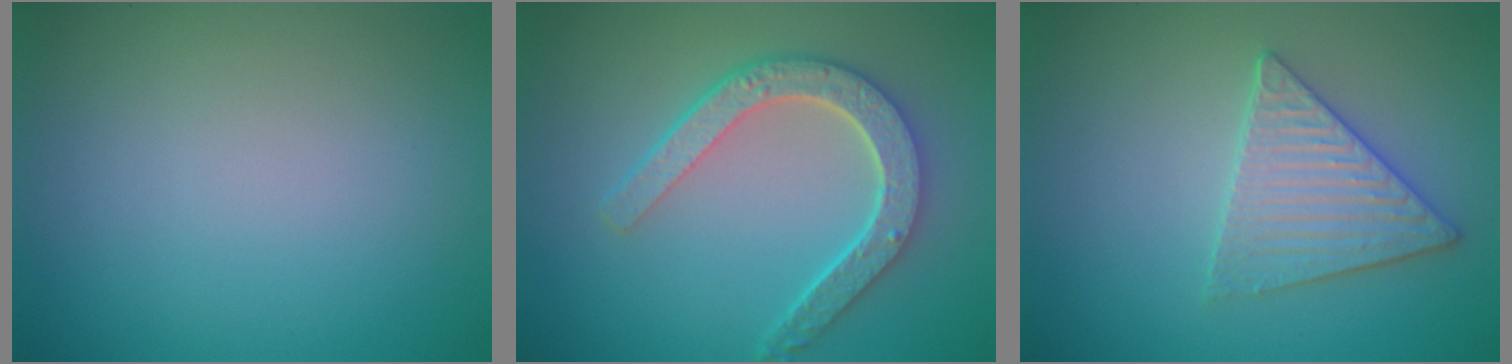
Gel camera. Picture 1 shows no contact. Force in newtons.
{"total": 4.8, "press": 3.8, "slide": 2.9}
{"total": 3.4, "press": 3.4, "slide": 0.2}